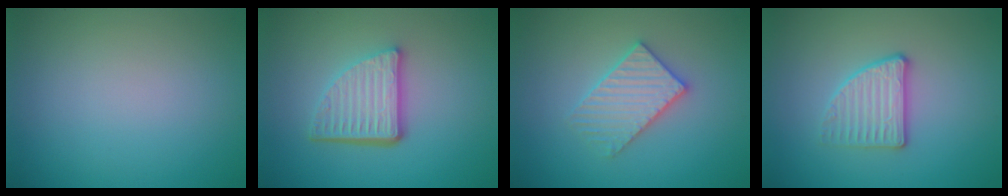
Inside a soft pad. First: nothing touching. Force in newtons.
{"total": 5.1, "press": 3.6, "slide": 3.6}
{"total": 3.7, "press": 3.6, "slide": 0.6}
{"total": 2.7, "press": 2.6, "slide": 0.8}